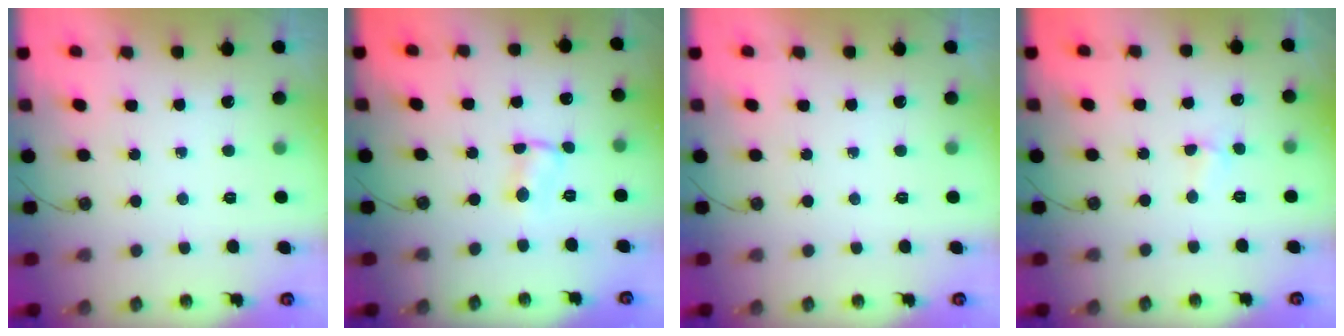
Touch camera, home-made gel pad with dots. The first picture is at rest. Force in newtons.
{"total": 1.9, "press": 1.9, "slide": 0.0}
{"total": 0.0}
{"total": 2.4, "press": 2.3, "slide": 0.4}